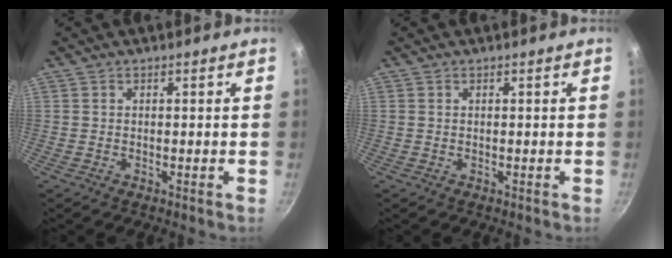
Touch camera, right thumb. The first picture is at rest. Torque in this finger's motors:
{"motor_torque": [0.01, 0.19, 0.36, -0.24, -0.03]}